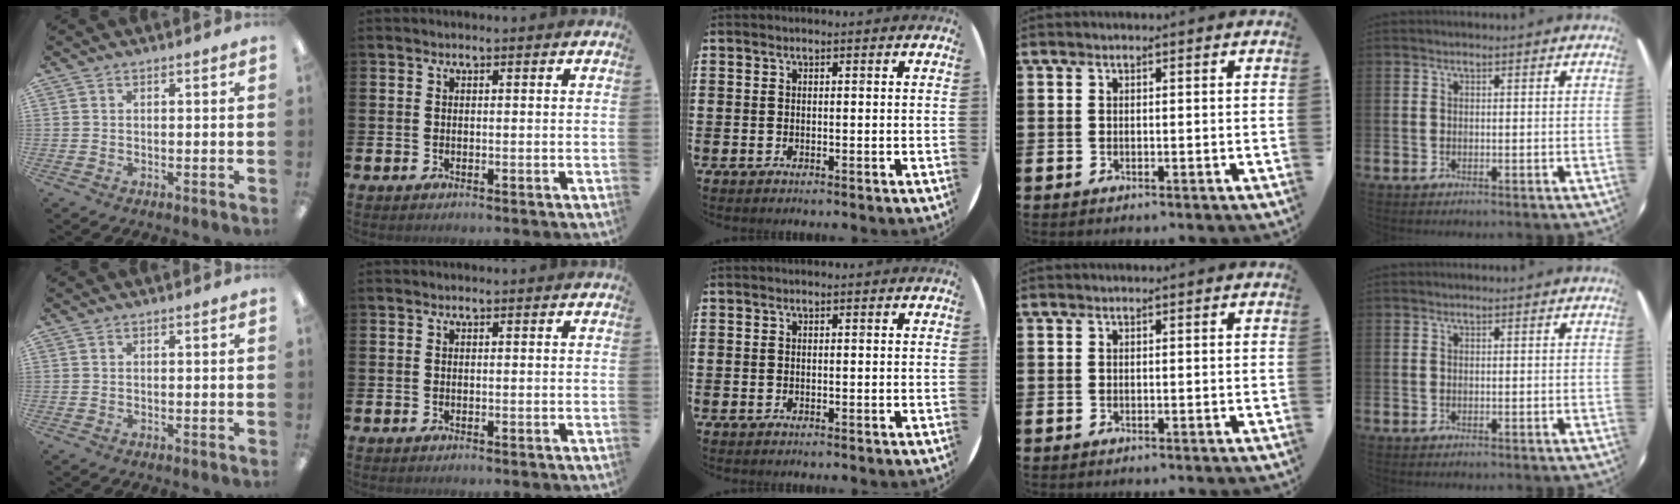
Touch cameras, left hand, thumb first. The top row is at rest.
{}